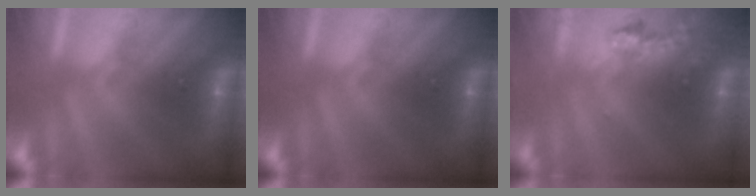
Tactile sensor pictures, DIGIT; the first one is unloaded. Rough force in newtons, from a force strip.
{"total": 0.0}
{"total": 2.4}